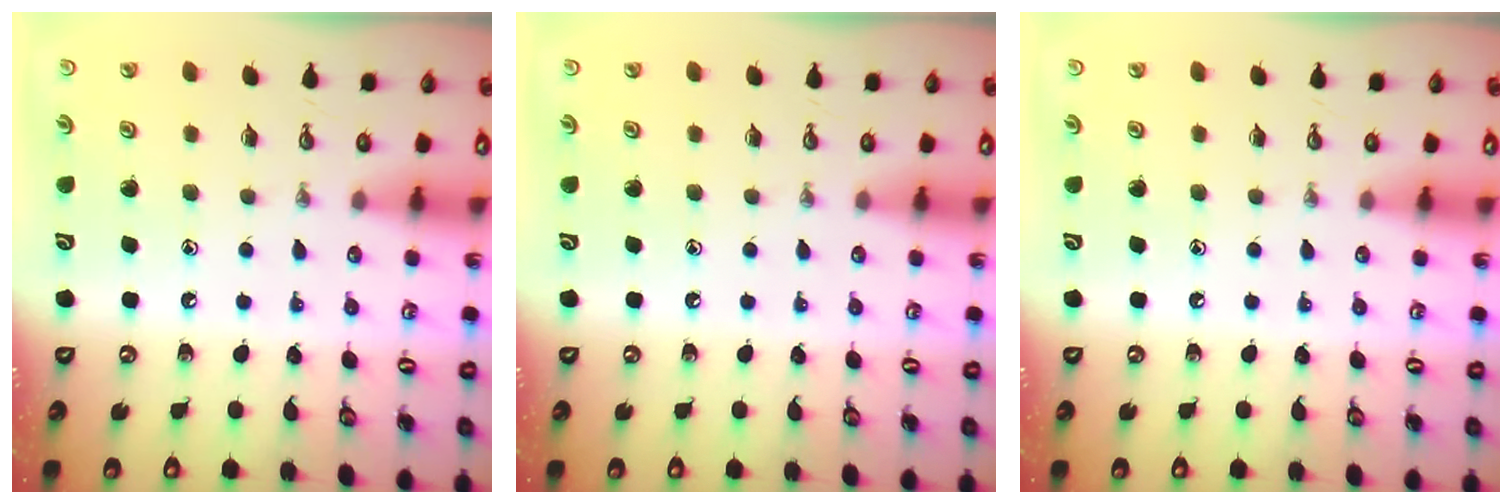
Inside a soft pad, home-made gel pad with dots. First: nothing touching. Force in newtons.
{"total": 0.0}
{"total": 0.0}